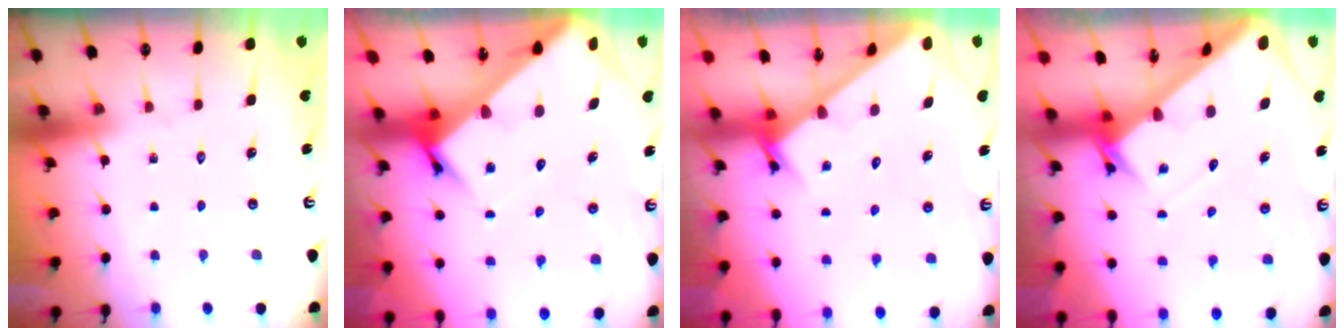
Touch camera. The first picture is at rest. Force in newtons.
{"total": 6.0, "press": 6.0, "slide": 0.5}
{"total": 2.7, "press": 2.7, "slide": 0.1}
{"total": 3.9, "press": 3.9, "slide": 0.4}